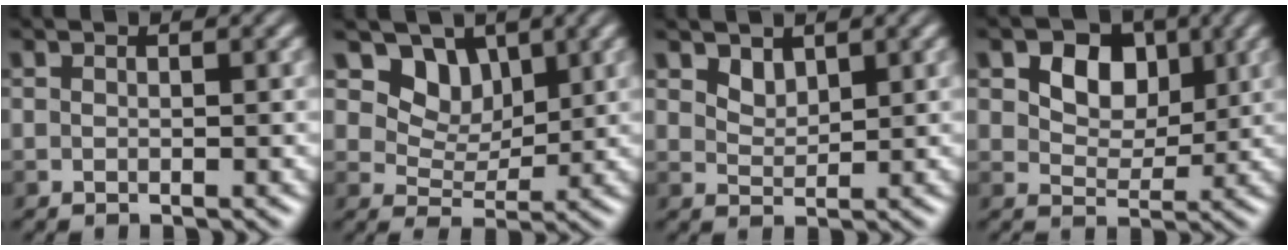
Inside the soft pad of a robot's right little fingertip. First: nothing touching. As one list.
[{"total": 4.6, "force": [2.6, 3.1, 2.2], "torque": [-0.035, -0.023, 0.059]}, {"total": 1.5, "force": [1.1, 0.8, 0.5], "torque": [-0.011, -0.004, 0.026]}, {"total": 5.2, "force": [1.9, 3.7, 3.1], "torque": [-0.050, -0.005, 0.026]}]